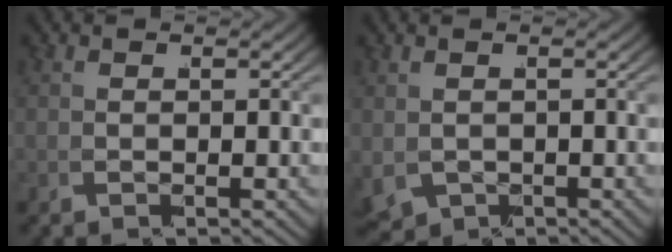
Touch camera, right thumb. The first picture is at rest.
{"total": 4.0, "force": [-1.1, 3.4, 1.8], "torque": [-0.052, -0.032, 0.002]}